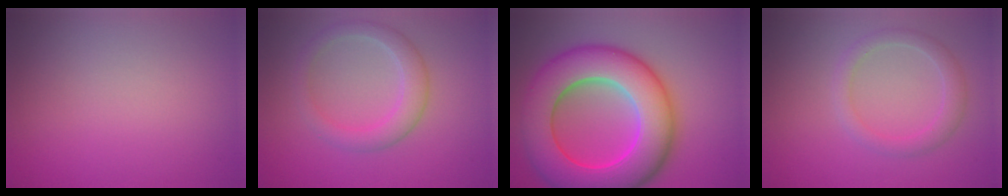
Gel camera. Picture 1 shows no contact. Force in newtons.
{"total": 2.8, "press": 2.8, "slide": 0.2}
{"total": 12.7, "press": 12.7, "slide": 0.3}
{"total": 2.3, "press": 2.3, "slide": 0.1}